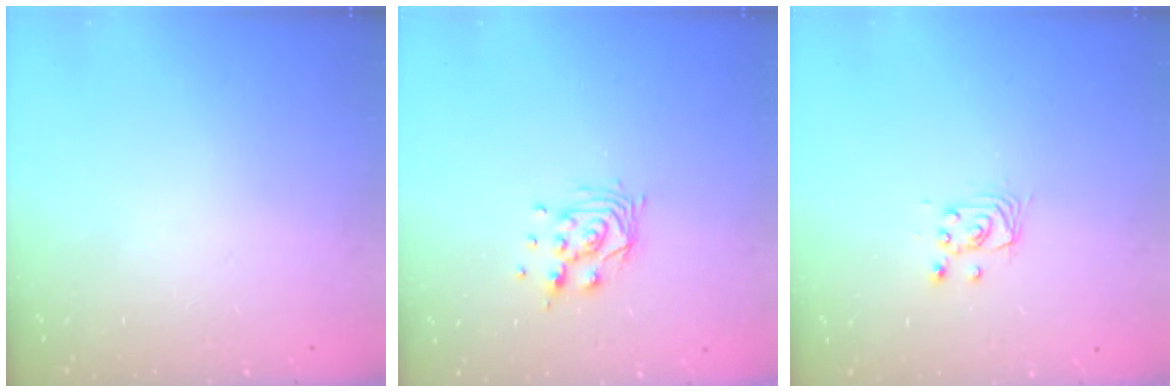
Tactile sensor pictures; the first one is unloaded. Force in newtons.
{"total": 9.3, "press": 9.3, "slide": 0.4}
{"total": 2.7, "press": 2.7, "slide": 0.2}